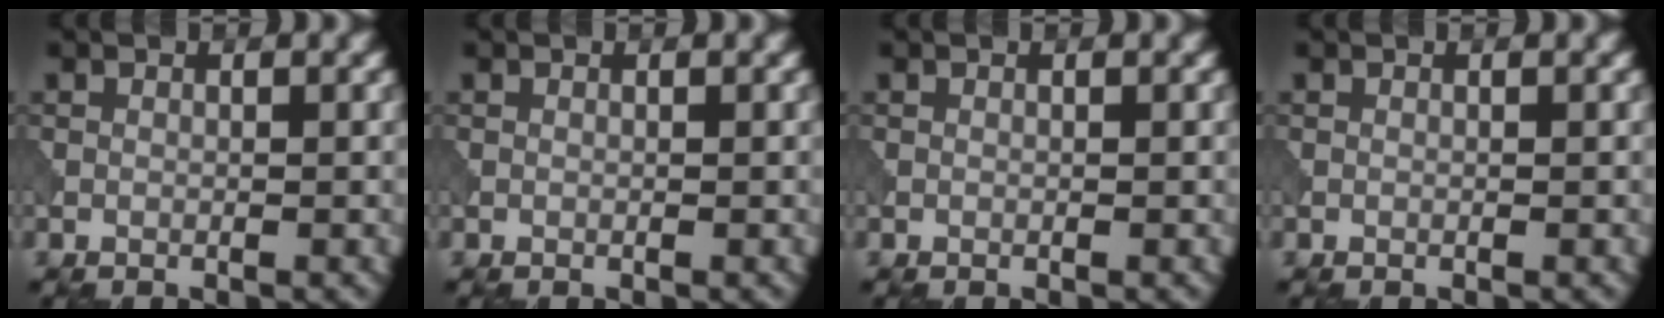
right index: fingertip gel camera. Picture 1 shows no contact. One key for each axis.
{"total": 0.0}
{"total": 0.0}
{"total": 0.0}